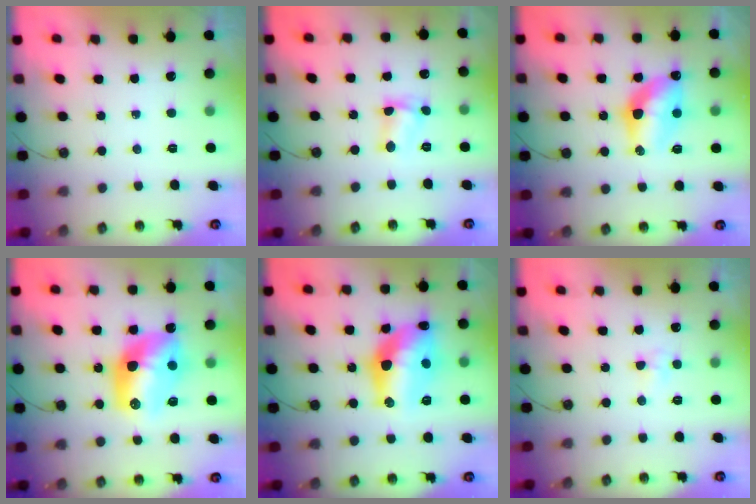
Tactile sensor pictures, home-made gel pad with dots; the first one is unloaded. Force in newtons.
{"total": 3.8, "press": 3.8, "slide": 0.3}
{"total": 10.6, "press": 10.6, "slide": 0.9}
{"total": 14.8, "press": 14.8, "slide": 1.3}
{"total": 16.9, "press": 16.4, "slide": 4.2}
{"total": 3.2, "press": 3.2, "slide": 0.3}